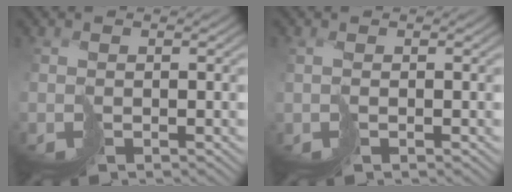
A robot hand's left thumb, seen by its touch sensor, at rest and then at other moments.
{"total": 0.5, "force": [0.2, 0.2, 0.4], "torque": [-0.014, 0.001, 0.001]}